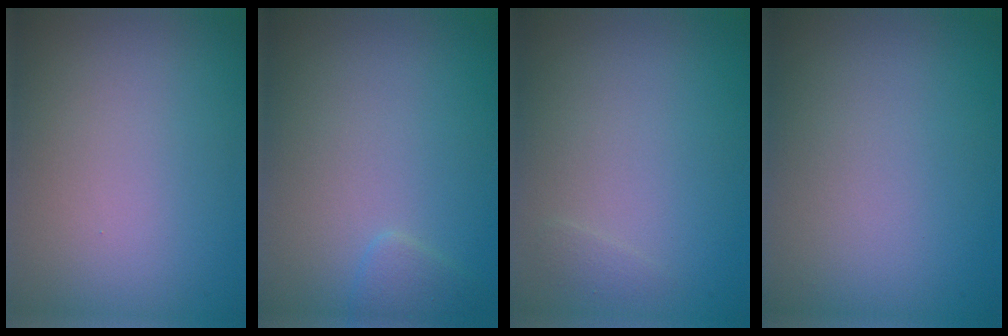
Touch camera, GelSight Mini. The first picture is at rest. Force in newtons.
{"total": 1.0, "press": 1.0, "slide": 0.0}
{"total": 0.5, "press": 0.5, "slide": 0.0}
{"total": 0.0}